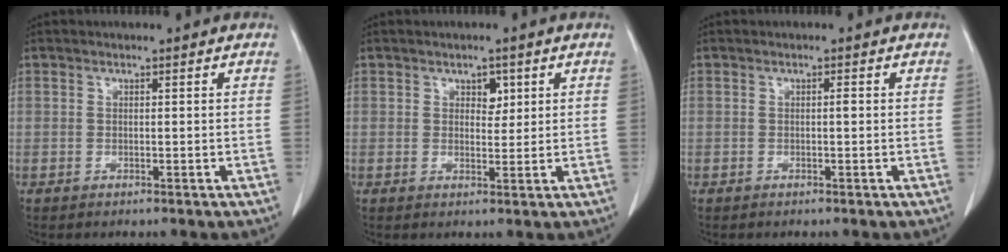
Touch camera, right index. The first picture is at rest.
{"total": 2.5, "force": [1.2, 1.5, 1.5], "torque": [-0.016, 0.001, 0.019]}
{"total": 0.6, "force": [0.0, 0.1, 0.6], "torque": [-0.010, 0.001, -0.001]}